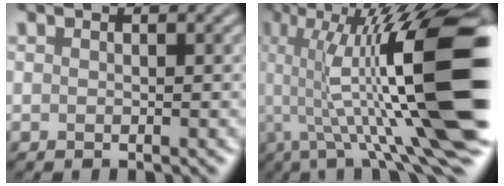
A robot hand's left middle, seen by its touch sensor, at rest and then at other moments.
{"total": 15.3, "force": [0.8, 3.0, 15.0], "torque": [-0.272, 0.024, 0.038]}